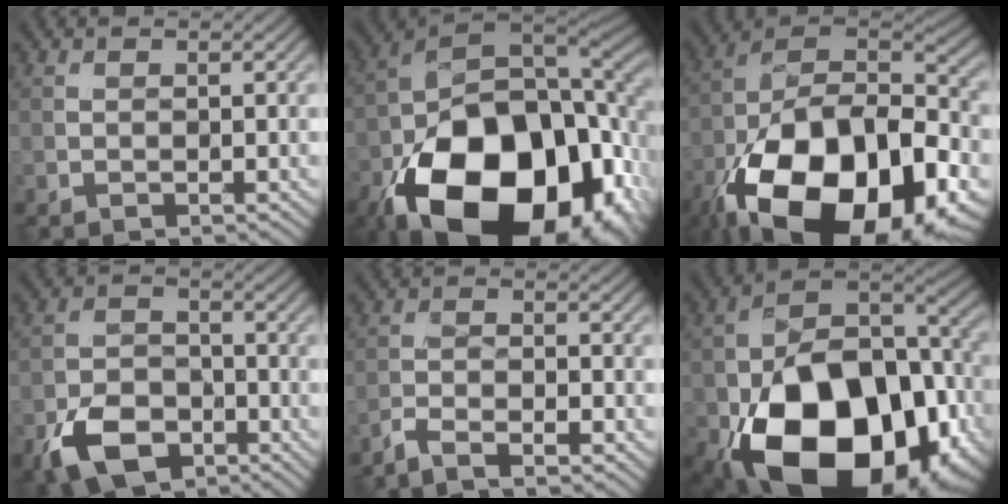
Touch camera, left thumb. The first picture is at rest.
{"total": 23.1, "force": [-9.9, 13.6, 15.9], "torque": [-0.333, -0.065, -0.128]}
{"total": 22.5, "force": [-11.5, 11.7, 15.5], "torque": [-0.316, -0.054, -0.170]}
{"total": 8.3, "force": [-4.7, 5.1, 4.6], "torque": [-0.104, -0.012, -0.095]}
{"total": 3.3, "force": [-2.8, 0.6, 1.7], "torque": [-0.040, -0.004, -0.062]}
{"total": 21.9, "force": [-8.8, 14.2, 14.2], "torque": [-0.274, -0.059, -0.119]}